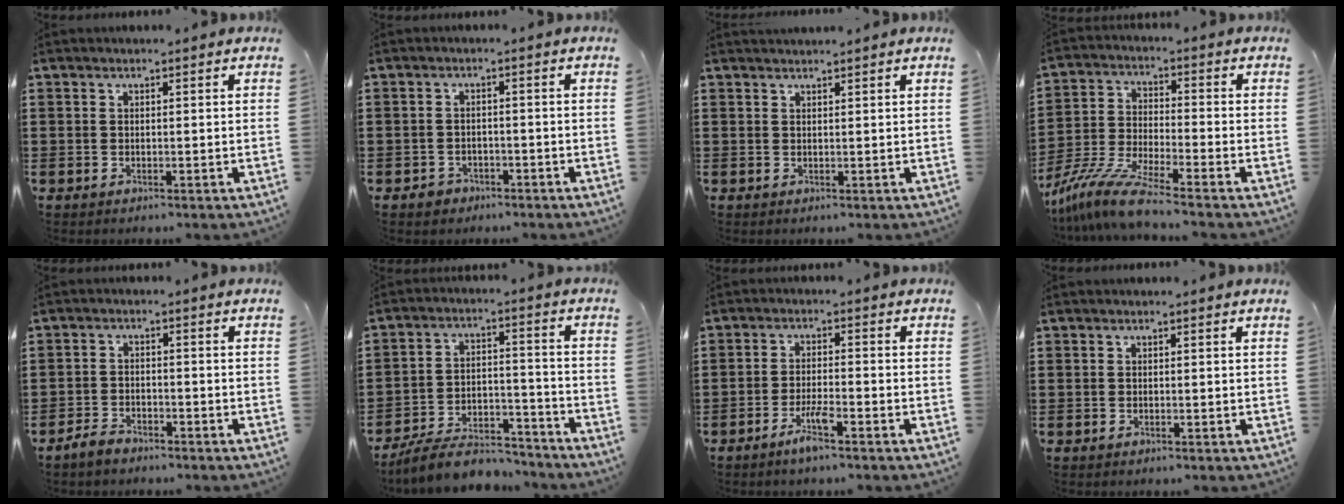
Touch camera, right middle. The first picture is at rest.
{"total": 1.8, "force": [-1.5, 1.0, 0.2], "torque": [-0.009, 0.002, -0.033]}
{"total": 1.0, "force": [1.0, -0.1, 0.1], "torque": [-0.003, -0.002, 0.020]}
{"total": 8.6, "force": [-7.6, 0.1, 4.1], "torque": [-0.097, -0.007, -0.155]}
{"total": 2.6, "force": [-2.4, 0.8, 0.6], "torque": [-0.023, 0.005, -0.053]}
{"total": 8.5, "force": [-7.7, 2.0, 3.0], "torque": [-0.047, 0.023, -0.144]}
{"total": 4.0, "force": [-2.7, 0.3, 2.9], "torque": [-0.062, -0.003, -0.051]}
{"total": 0.0}